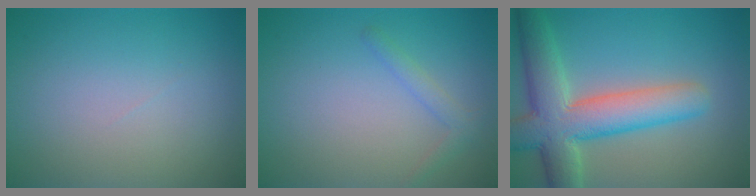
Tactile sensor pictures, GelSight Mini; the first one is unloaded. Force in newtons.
{"total": 1.4, "press": 1.4, "slide": 0.1}
{"total": 8.4, "press": 8.4, "slide": 0.5}